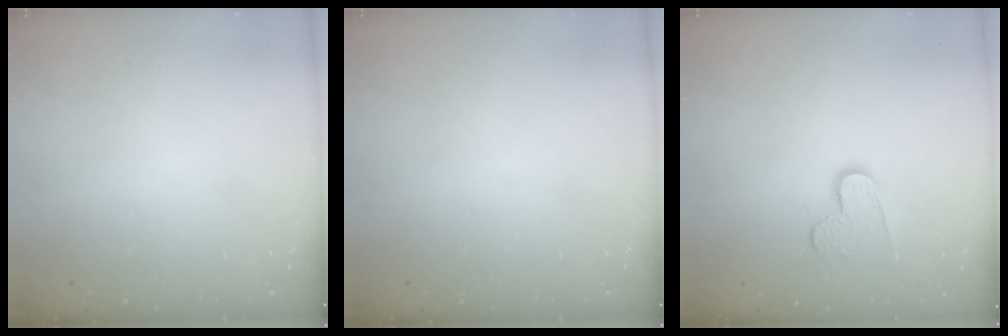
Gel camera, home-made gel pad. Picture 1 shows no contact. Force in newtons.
{"total": 0.0}
{"total": 8.3, "press": 8.2, "slide": 0.5}